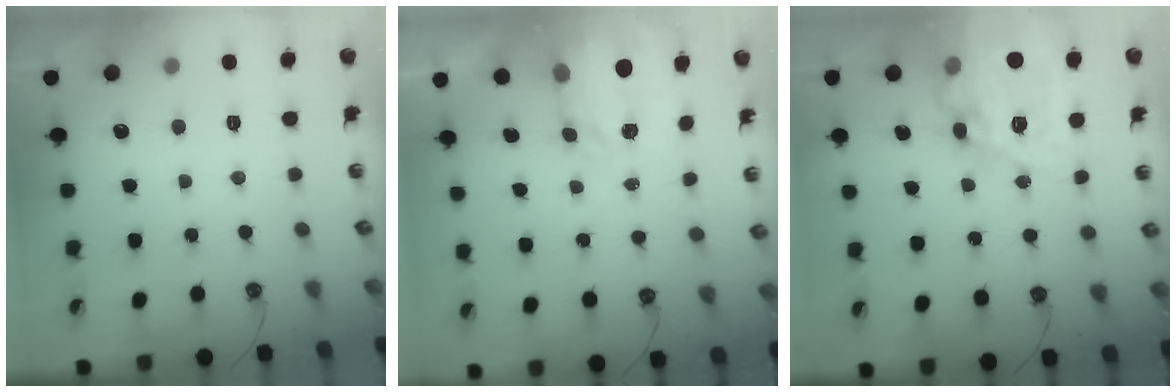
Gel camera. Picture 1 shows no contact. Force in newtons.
{"total": 3.5, "press": 3.5, "slide": 0.5}
{"total": 22.1, "press": 22.0, "slide": 2.0}